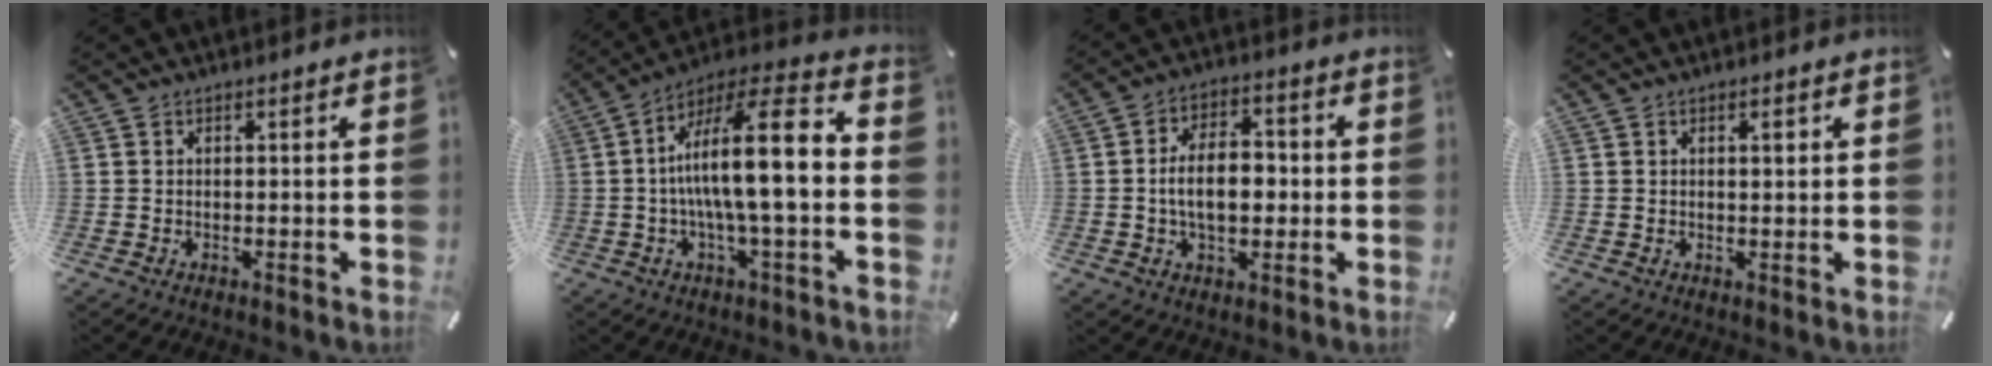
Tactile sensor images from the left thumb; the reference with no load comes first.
{"total": 18.7, "force": [-0.3, 4.9, 18.0], "torque": [-0.316, -0.010, -0.013]}
{"total": 10.3, "force": [-1.0, 6.6, 7.8], "torque": [-0.126, 0.009, -0.020]}
{"total": 1.6, "force": [0.5, 0.7, 1.4], "torque": [-0.019, 0.002, 0.005]}